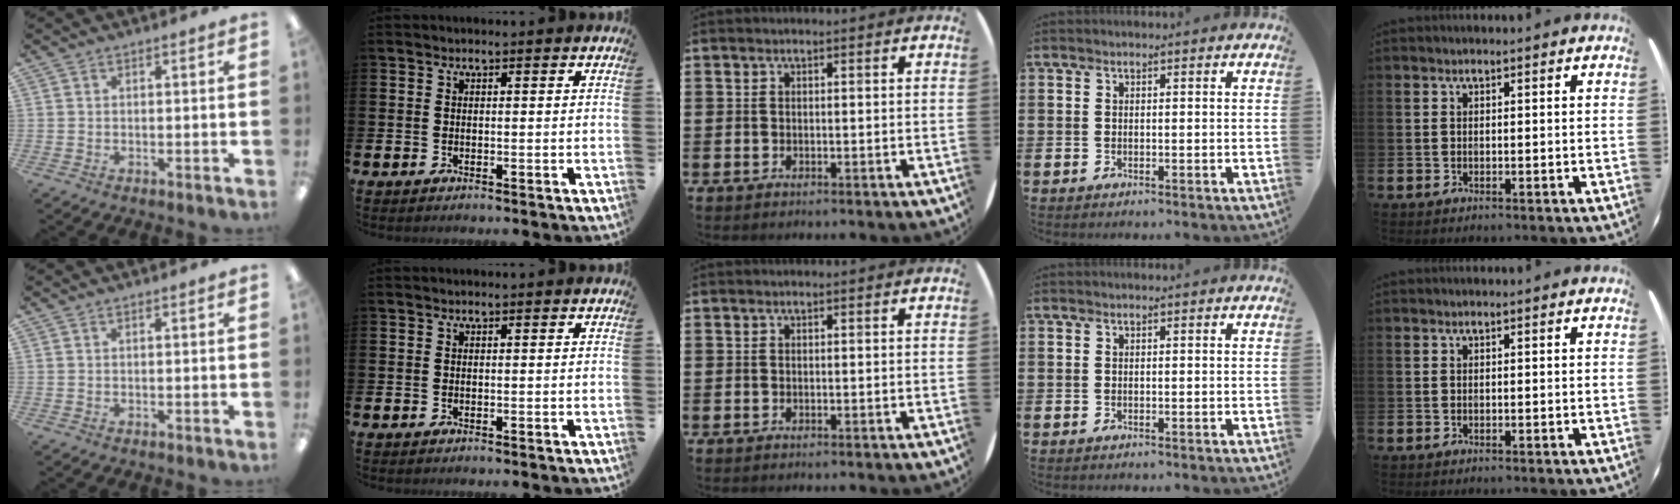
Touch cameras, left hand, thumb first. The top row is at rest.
{}